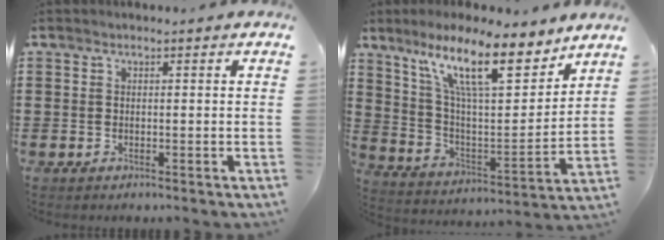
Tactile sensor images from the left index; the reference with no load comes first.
{"total": 15.0, "force": [10.0, 3.4, 10.6], "torque": [-0.215, -0.036, 0.169]}